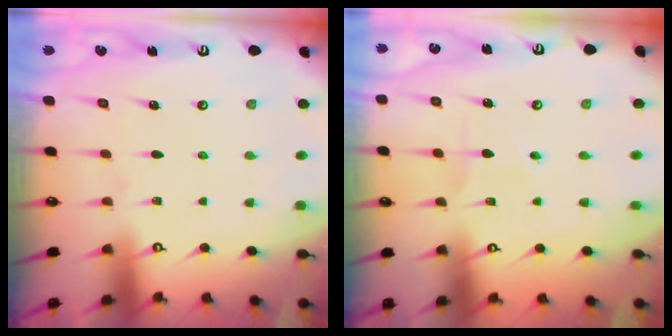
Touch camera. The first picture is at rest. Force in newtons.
{"total": 3.4, "press": 3.2, "slide": 1.1}